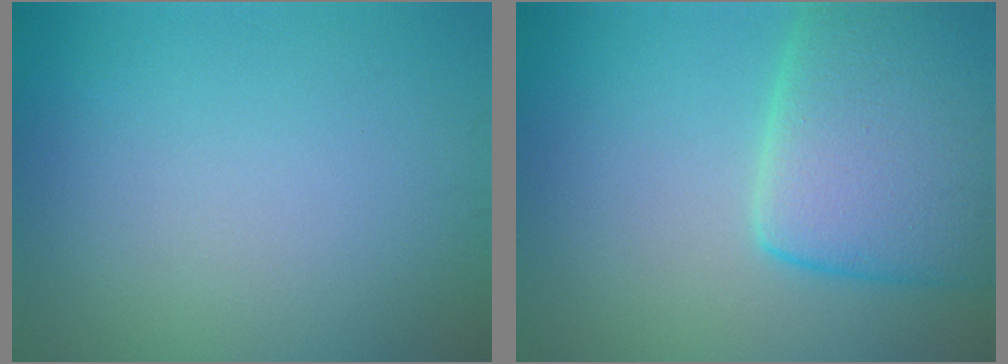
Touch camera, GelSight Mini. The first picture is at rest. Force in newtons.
{"total": 8.7, "press": 8.6, "slide": 0.8}